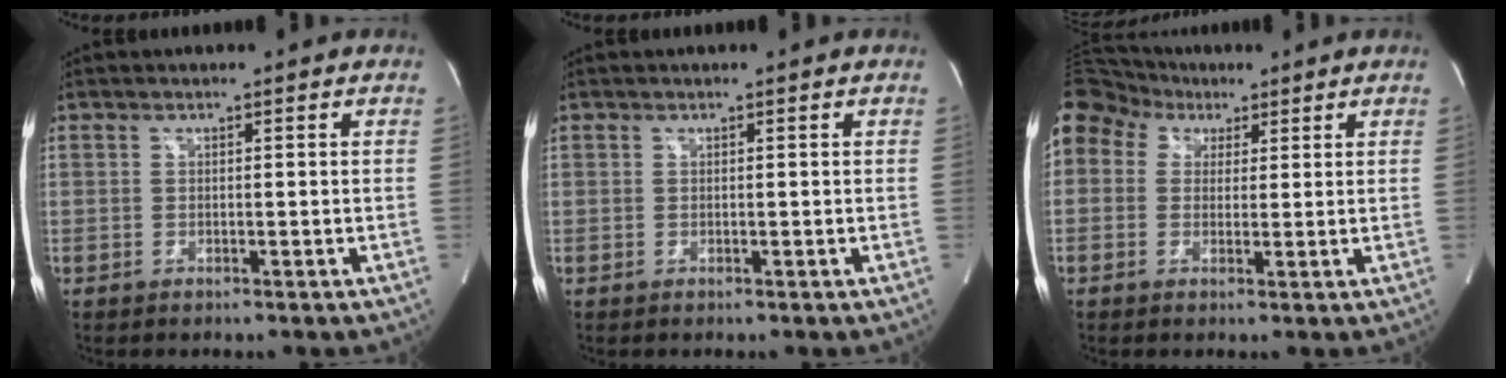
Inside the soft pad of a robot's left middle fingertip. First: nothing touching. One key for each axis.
{"total": 0.0}
{"total": 19.7, "fx": 9.4, "fy": 15.2, "fz": 8.2, "tx": -0.266, "ty": 0.113, "tz": 0.180}